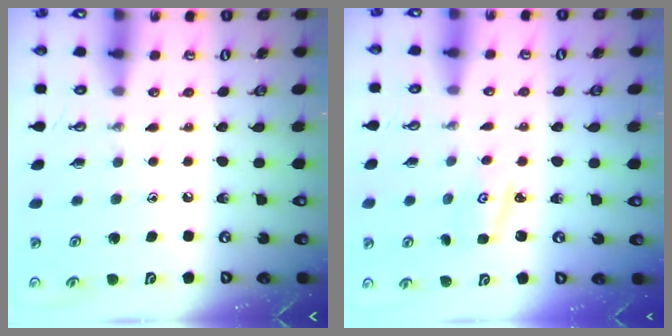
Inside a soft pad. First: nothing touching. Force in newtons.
{"total": 1.8, "press": 1.8, "slide": 0.0}